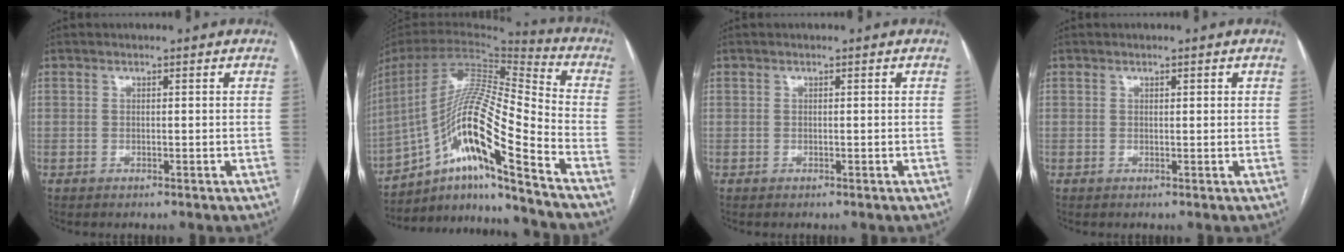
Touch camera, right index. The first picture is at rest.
{"total": 19.5, "force": [-11.6, 0.1, 15.7], "torque": [-0.315, 0.000, -0.211]}
{"total": 0.0}
{"total": 0.9, "force": [0.5, 0.3, 0.7], "torque": [-0.009, 0.003, 0.004]}